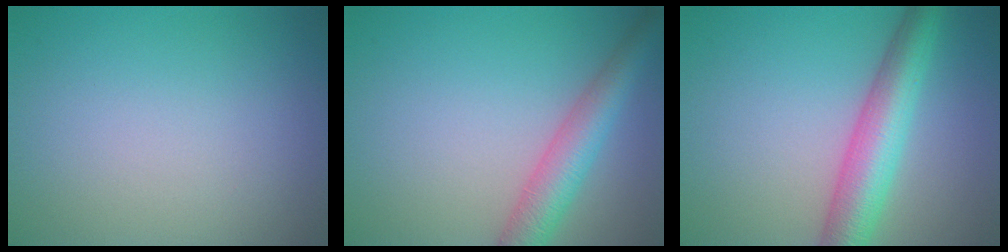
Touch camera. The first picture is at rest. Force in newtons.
{"total": 4.3, "press": 4.3, "slide": 0.1}
{"total": 6.2, "press": 6.2, "slide": 0.2}